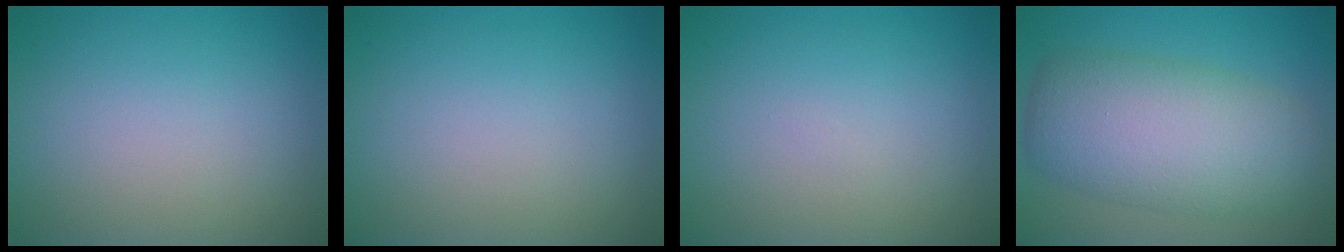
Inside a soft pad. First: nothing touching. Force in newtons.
{"total": 0.0}
{"total": 0.0}
{"total": 8.9, "press": 8.9, "slide": 0.1}